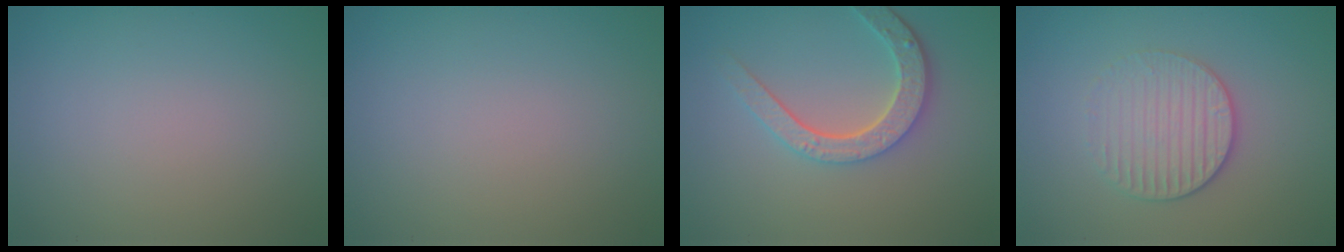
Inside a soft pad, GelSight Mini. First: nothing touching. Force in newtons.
{"total": 0.0}
{"total": 4.0, "press": 3.3, "slide": 2.2}
{"total": 3.0, "press": 2.7, "slide": 1.3}